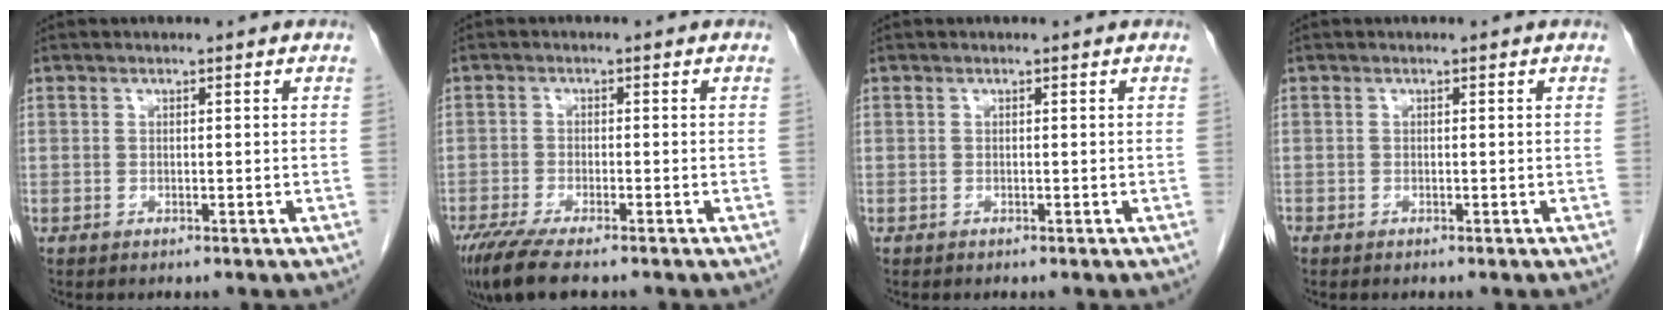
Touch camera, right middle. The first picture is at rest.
{"total": 8.0, "force": [-6.0, 1.3, 5.1], "torque": [-0.088, -0.019, -0.101]}
{"total": 0.0}
{"total": 0.0}